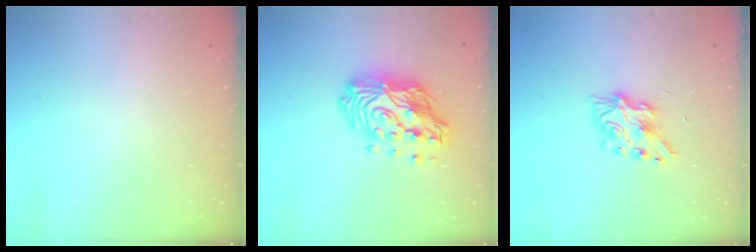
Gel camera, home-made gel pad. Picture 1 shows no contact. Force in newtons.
{"total": 18.6, "press": 18.5, "slide": 1.9}
{"total": 7.6, "press": 7.6, "slide": 0.6}